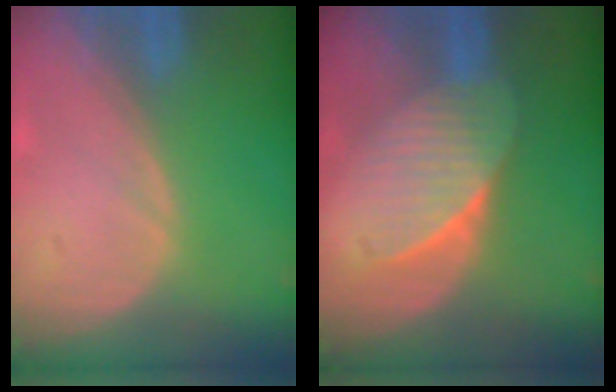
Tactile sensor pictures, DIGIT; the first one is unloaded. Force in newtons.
{"total": 7.4, "press": 6.6, "slide": 3.4}